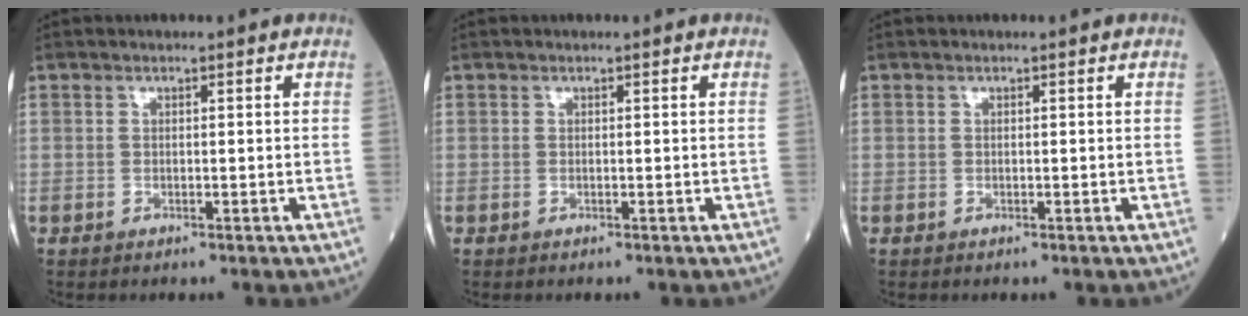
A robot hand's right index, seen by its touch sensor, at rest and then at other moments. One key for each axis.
{"total": 0.0}
{"total": 0.0}